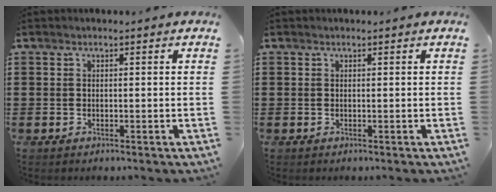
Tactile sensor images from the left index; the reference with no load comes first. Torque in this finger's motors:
{"motor_torque": [-0.02, -0.01, 0.00, 0.00]}